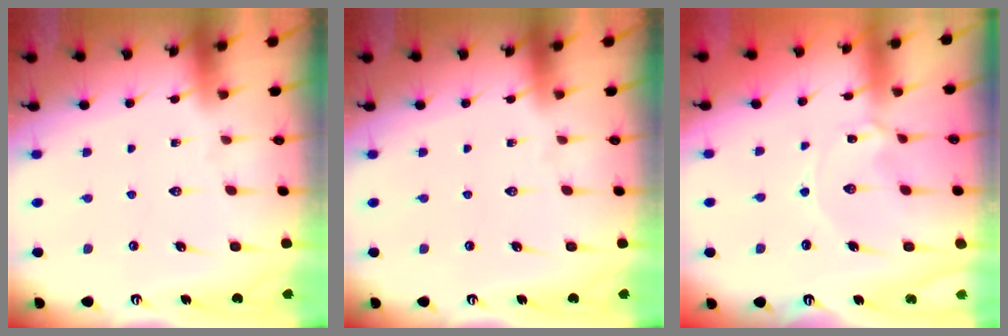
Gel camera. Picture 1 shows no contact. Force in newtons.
{"total": 0.0}
{"total": 1.6, "press": 1.5, "slide": 0.2}